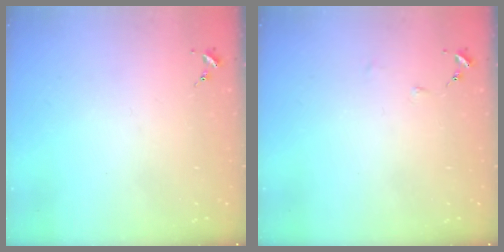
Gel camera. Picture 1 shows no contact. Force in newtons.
{"total": 0.0}